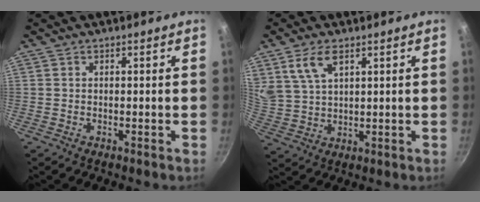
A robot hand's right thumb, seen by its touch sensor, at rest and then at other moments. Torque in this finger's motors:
{"motor_torque": [0.21, 3.66, 1.80, 0.96, 0.28]}